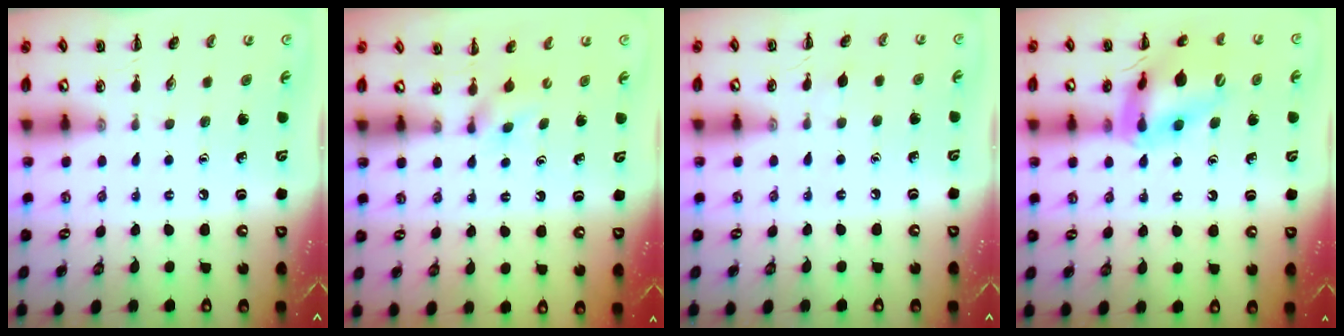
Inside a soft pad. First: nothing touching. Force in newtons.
{"total": 2.4, "press": 2.3, "slide": 0.9}
{"total": 2.8, "press": 2.6, "slide": 0.8}
{"total": 17.8, "press": 17.4, "slide": 3.5}